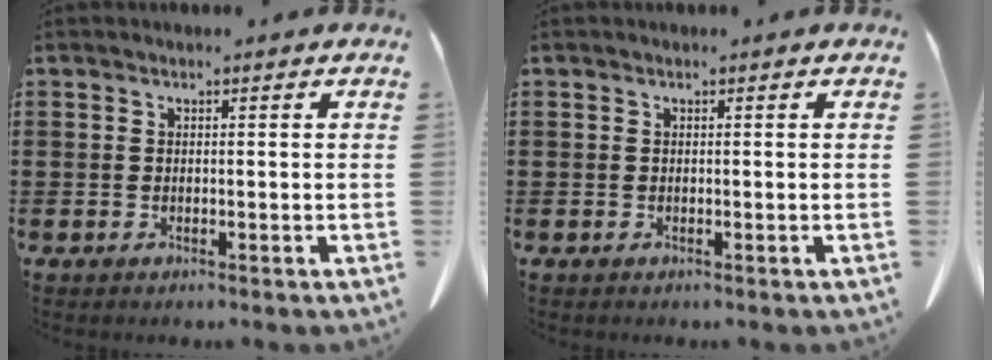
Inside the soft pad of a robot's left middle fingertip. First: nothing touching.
{"total": 0.0}